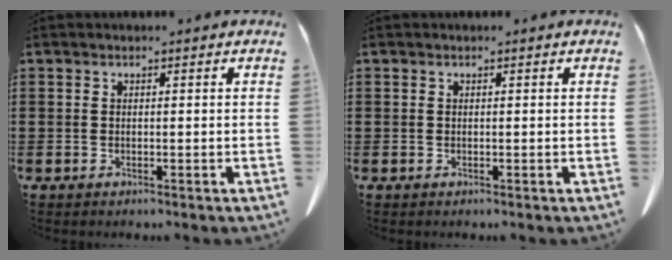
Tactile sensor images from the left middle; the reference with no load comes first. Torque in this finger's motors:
{"motor_torque": [-0.34, 0.40, 0.00, 0.00]}